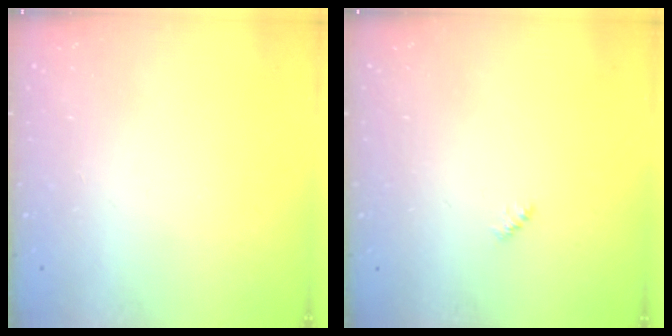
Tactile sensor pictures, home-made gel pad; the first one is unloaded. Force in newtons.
{"total": 2.4, "press": 2.4, "slide": 0.5}